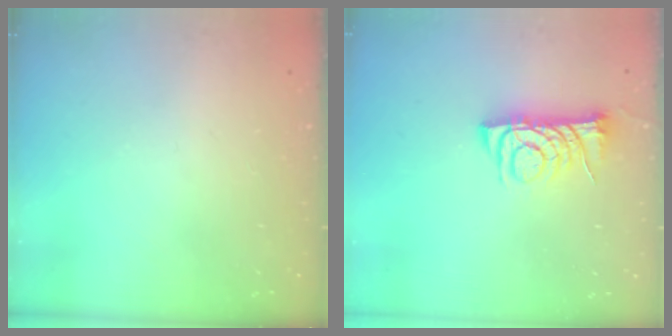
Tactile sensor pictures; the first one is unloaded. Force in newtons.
{"total": 8.0, "press": 7.9, "slide": 1.1}